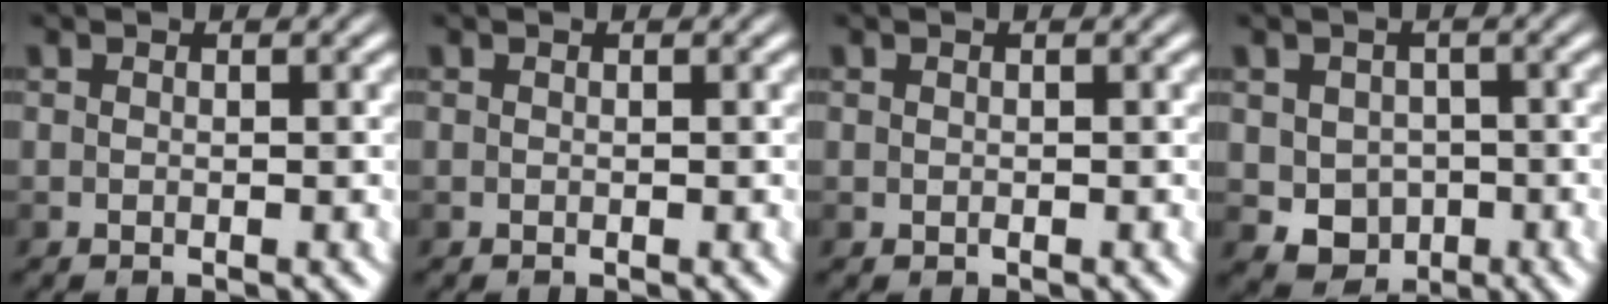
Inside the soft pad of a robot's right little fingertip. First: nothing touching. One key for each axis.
{"total": 0.0}
{"total": 0.0}
{"total": 3.5, "fx": -0.8, "fy": 3.0, "fz": 1.5, "tx": -0.027, "ty": -0.004, "tz": -0.005}